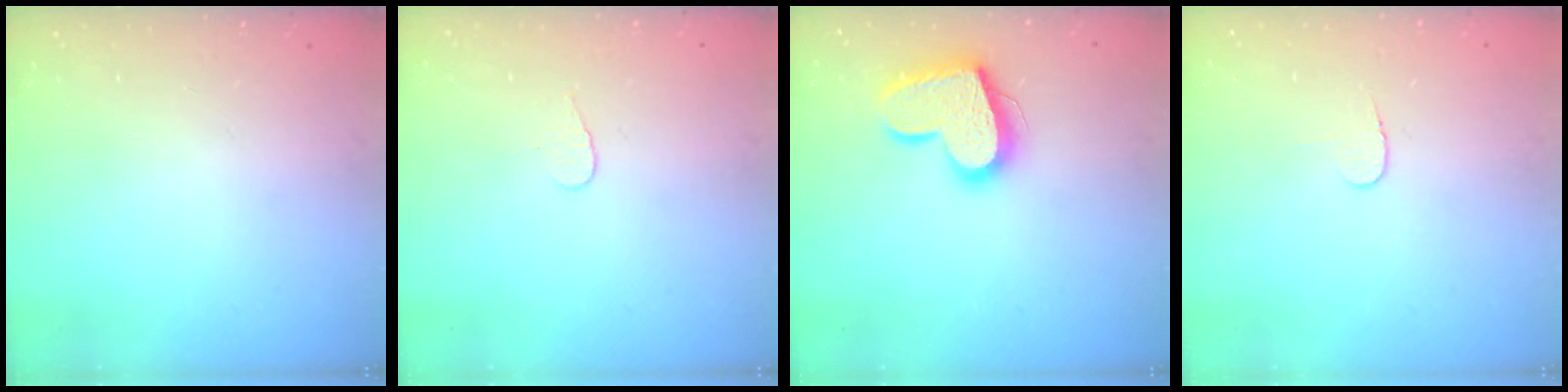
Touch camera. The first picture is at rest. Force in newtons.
{"total": 3.7, "press": 3.7, "slide": 0.4}
{"total": 17.7, "press": 17.7, "slide": 1.5}
{"total": 4.0, "press": 4.0, "slide": 0.4}